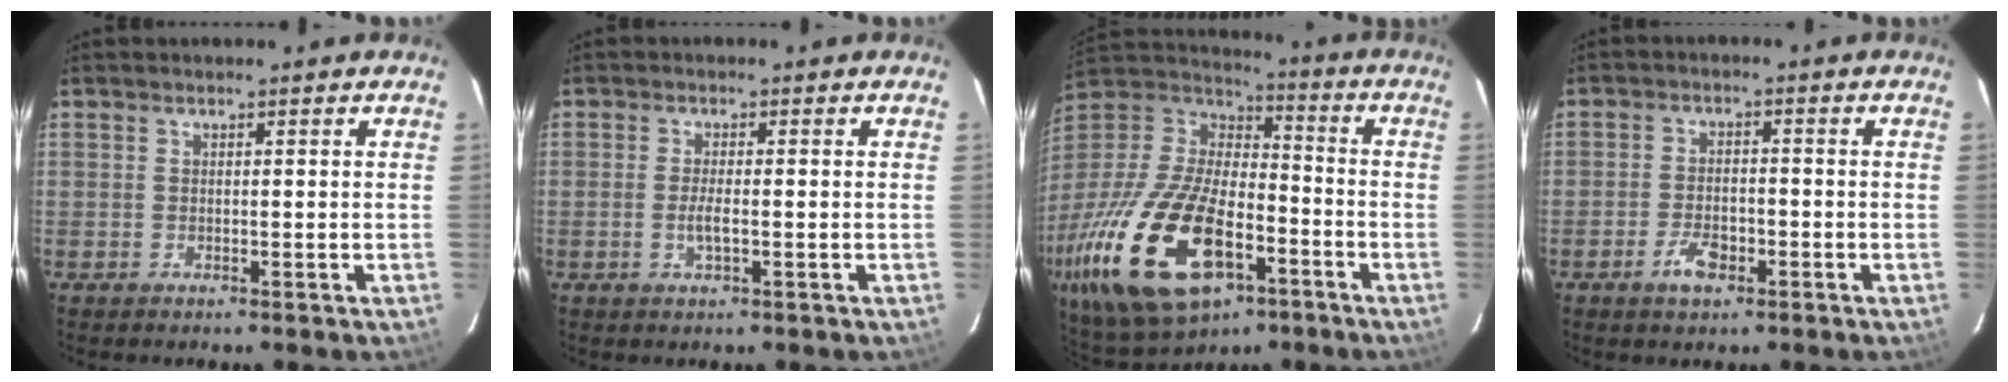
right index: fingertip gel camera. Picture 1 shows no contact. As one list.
[{"total": 2.6, "force": [-0.7, 0.4, 2.4], "torque": [-0.047, -0.005, -0.013]}, {"total": 31.4, "force": [-13.3, 16.3, 23.3], "torque": [-0.512, -0.041, -0.225]}, {"total": 5.0, "force": [-2.7, 2.6, 3.4], "torque": [-0.072, 0.000, -0.044]}]